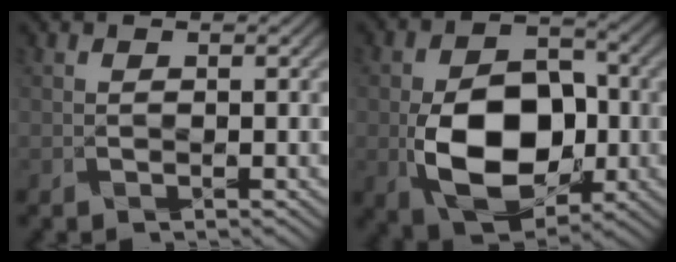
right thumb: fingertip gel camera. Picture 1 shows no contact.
{"total": 12.5, "force": [-2.9, 8.0, 9.2], "torque": [-0.168, -0.013, -0.050]}